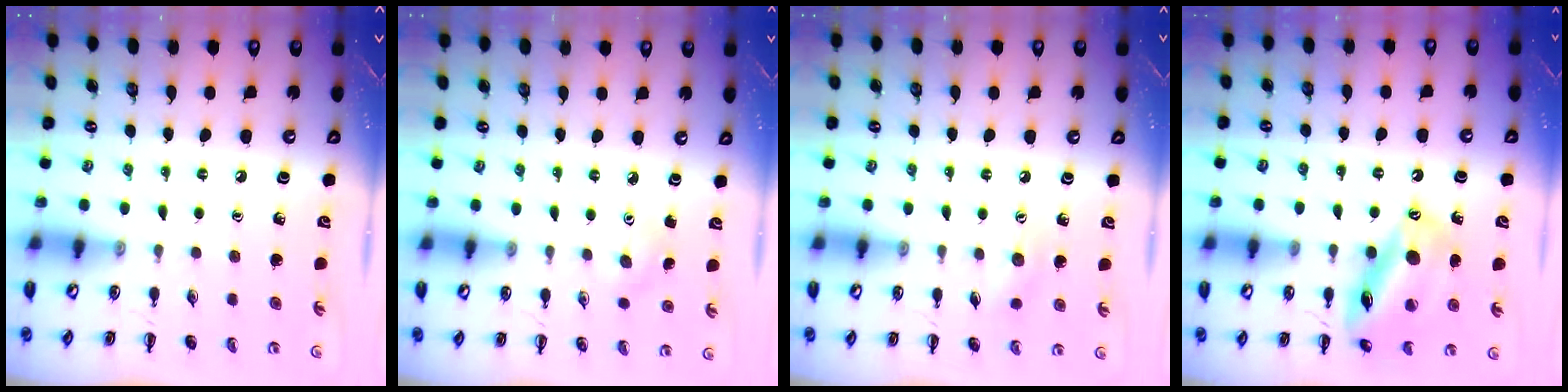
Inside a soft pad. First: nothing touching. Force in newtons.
{"total": 3.0, "press": 2.8, "slide": 0.8}
{"total": 6.0, "press": 5.8, "slide": 1.4}
{"total": 14.5, "press": 14.1, "slide": 3.5}